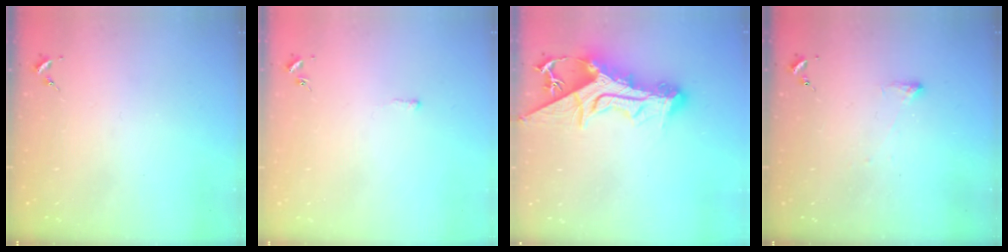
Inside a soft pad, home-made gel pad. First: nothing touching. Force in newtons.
{"total": 2.7, "press": 2.7, "slide": 0.5}
{"total": 20.1, "press": 20.1, "slide": 1.7}
{"total": 3.1, "press": 3.1, "slide": 0.5}